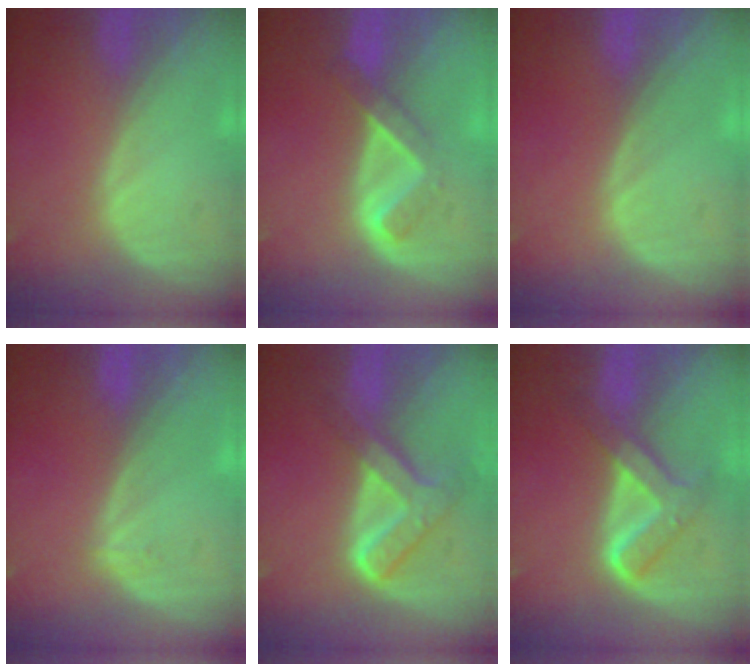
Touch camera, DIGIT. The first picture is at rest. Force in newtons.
{"total": 5.2, "press": 4.4, "slide": 2.8}
{"total": 0.0}
{"total": 0.5, "press": 0.5, "slide": 0.2}
{"total": 7.7, "press": 6.5, "slide": 4.1}
{"total": 6.1, "press": 6.1, "slide": 0.2}